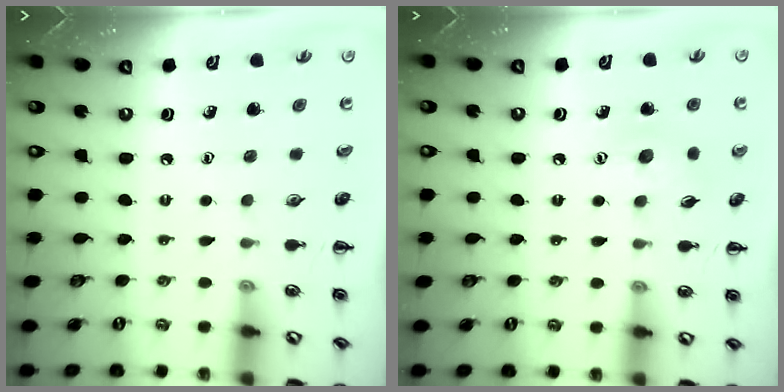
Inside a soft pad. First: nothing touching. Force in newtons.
{"total": 7.2, "press": 7.1, "slide": 1.3}